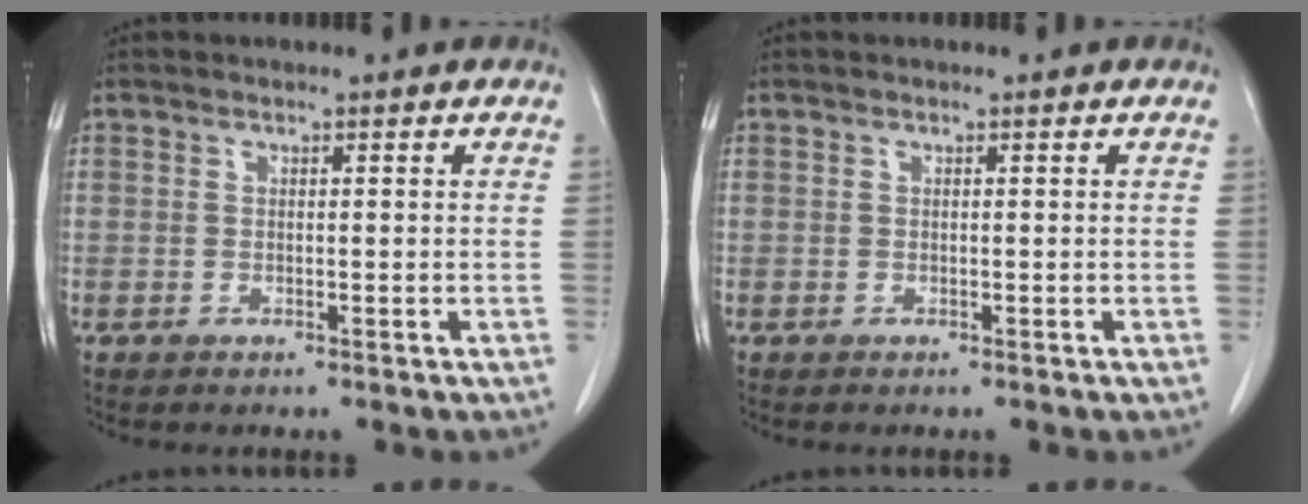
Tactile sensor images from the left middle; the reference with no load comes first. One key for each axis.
{"total": 0.0}